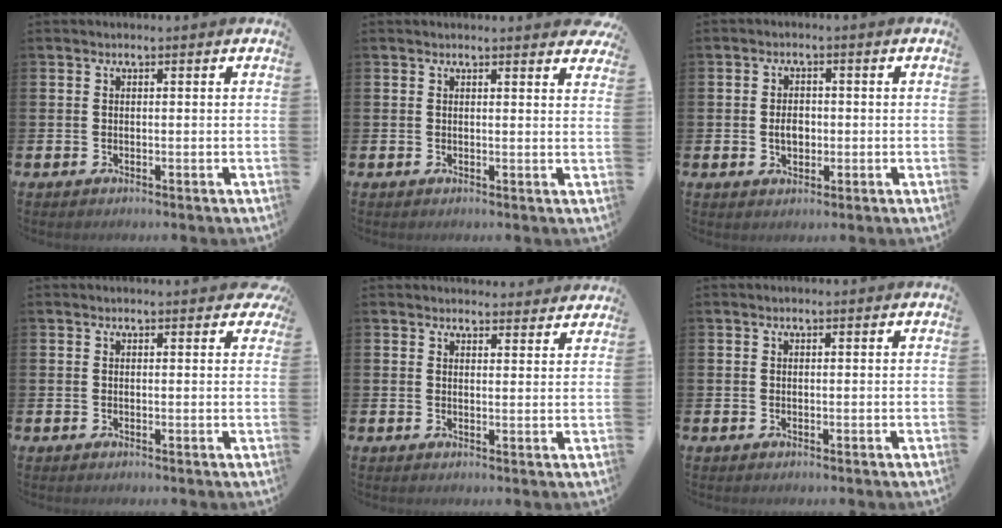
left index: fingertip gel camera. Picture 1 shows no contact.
{"total": 1.4, "force": [1.4, 0.0, -0.2], "torque": [0.014, -0.013, 0.022]}
{"total": 2.8, "force": [-0.3, 2.0, 2.0], "torque": [-0.020, -0.001, -0.011]}
{"total": 0.9, "force": [0.6, 0.5, 0.3], "torque": [0.007, 0.001, 0.008]}
{"total": 3.0, "force": [3.0, 0.5, -0.3], "torque": [0.013, -0.024, 0.052]}
{"total": 0.0}